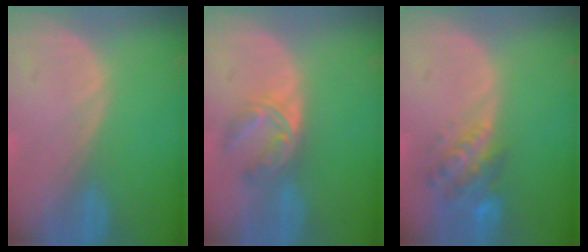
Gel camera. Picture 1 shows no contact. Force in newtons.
{"total": 5.9, "press": 5.0, "slide": 3.2}
{"total": 6.3, "press": 5.8, "slide": 2.5}